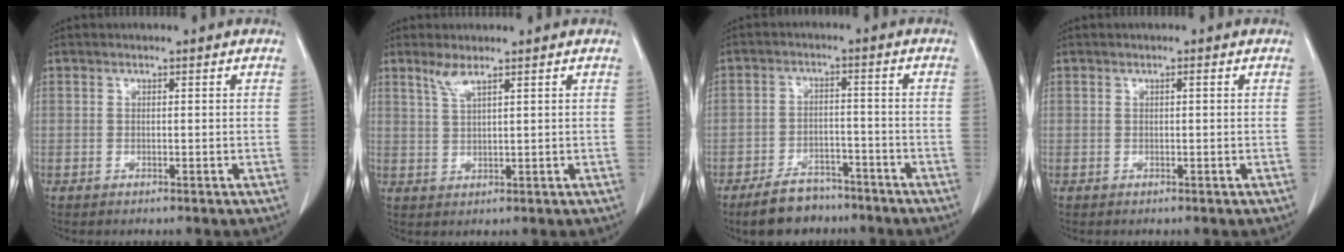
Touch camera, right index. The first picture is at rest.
{"total": 3.1, "force": [2.0, 0.5, 2.3], "torque": [-0.052, 0.004, 0.047]}
{"total": 8.3, "force": [-6.5, 4.2, 3.0], "torque": [-0.057, 0.001, -0.106]}
{"total": 0.6, "force": [0.1, 0.3, 0.5], "torque": [-0.012, 0.005, 0.005]}